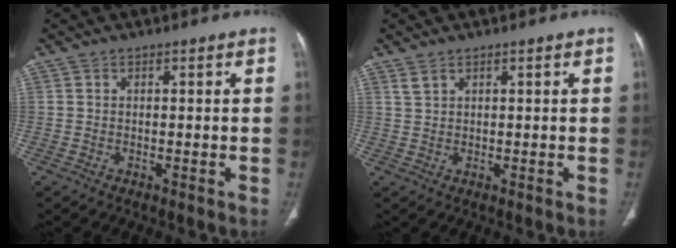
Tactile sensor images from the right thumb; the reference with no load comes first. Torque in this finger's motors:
{"motor_torque": [-0.10, 0.35, 0.39, 0.40, 0.07]}